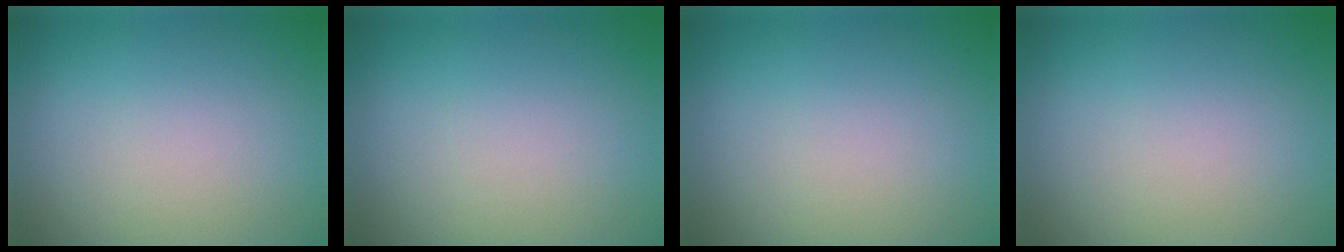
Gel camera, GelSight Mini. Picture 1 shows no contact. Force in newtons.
{"total": 0.0}
{"total": 0.0}
{"total": 0.0}